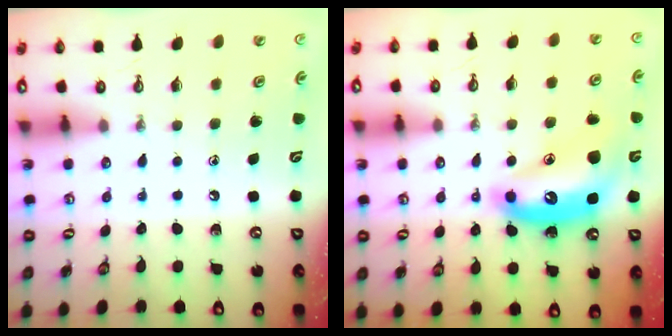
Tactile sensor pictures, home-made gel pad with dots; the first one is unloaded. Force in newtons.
{"total": 14.6, "press": 14.5, "slide": 0.8}